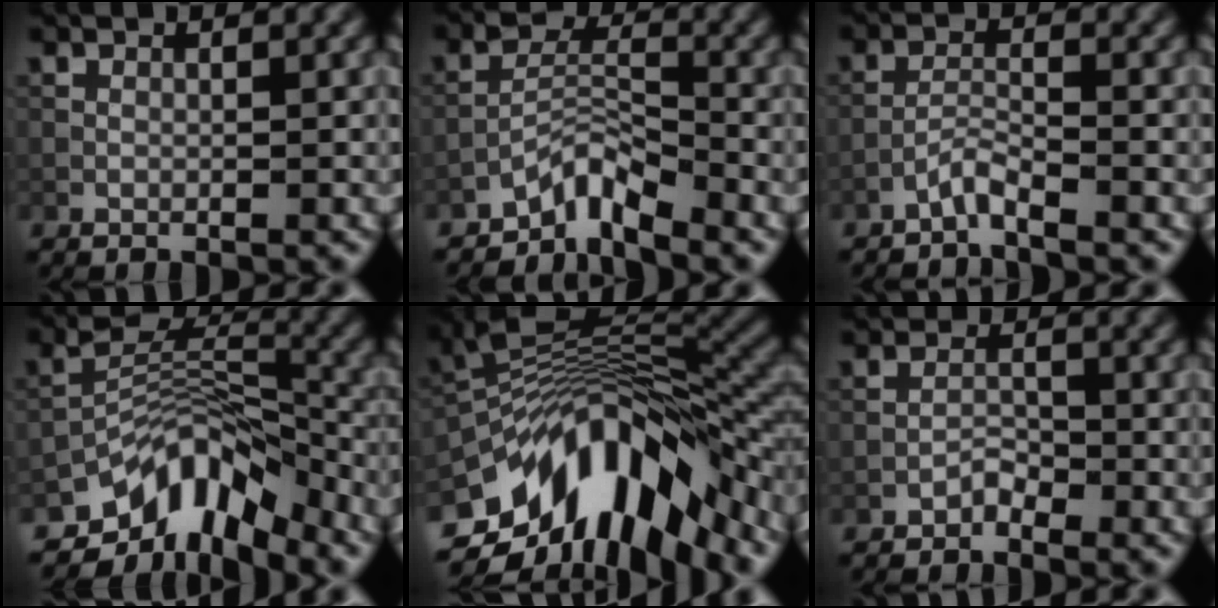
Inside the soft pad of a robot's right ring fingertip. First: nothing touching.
{"total": 3.2, "force": [-2.8, 0.9, 1.4], "torque": [-0.019, 0.015, -0.058]}
{"total": 2.0, "force": [-1.8, 0.0, 0.9], "torque": [-0.017, 0.006, -0.043]}
{"total": 8.1, "force": [-5.8, 3.7, 4.3], "torque": [-0.048, 0.000, -0.112]}
{"total": 13.8, "force": [-7.0, 6.2, 10.1], "torque": [-0.185, 0.021, -0.125]}
{"total": 1.2, "force": [-1.0, 0.5, 0.3], "torque": [-0.001, 0.007, -0.019]}